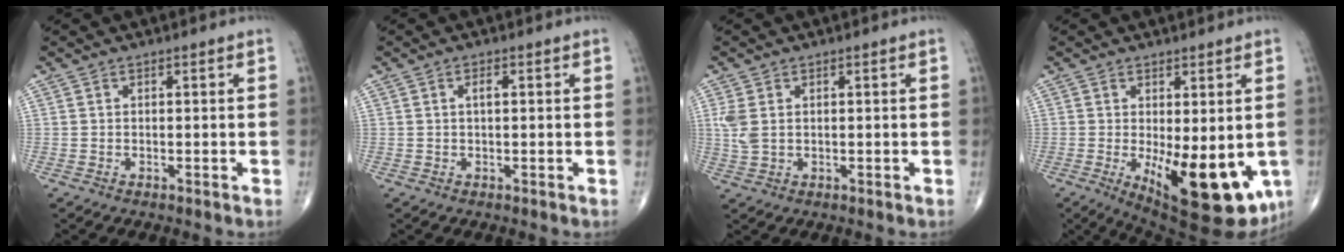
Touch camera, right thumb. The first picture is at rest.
{"total": 1.3, "force": [0.2, 0.5, 1.2], "torque": [-0.020, 0.003, 0.002]}
{"total": 3.7, "force": [0.8, 2.3, 2.8], "torque": [-0.077, 0.004, 0.021]}
{"total": 16.8, "force": [-4.0, 6.5, 15.0], "torque": [-0.182, -0.029, -0.037]}